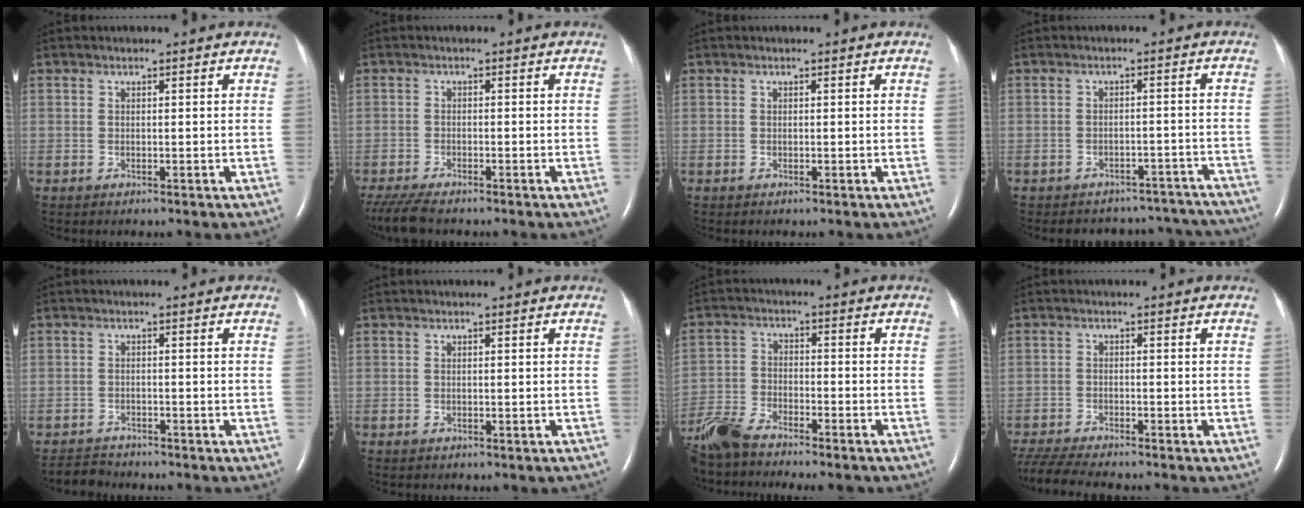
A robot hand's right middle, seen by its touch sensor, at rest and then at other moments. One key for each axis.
{"total": 6.8, "fx": -5.6, "fy": 1.4, "fz": 3.5, "tx": -0.070, "ty": -0.019, "tz": -0.100}
{"total": 0.0}
{"total": 14.3, "fx": -13.2, "fy": 4.9, "fz": 2.0, "tx": -0.021, "ty": 0.030, "tz": -0.136}
{"total": 2.7, "fx": -2.6, "fy": 0.5, "fz": -0.5, "tx": 0.005, "ty": -0.011, "tz": -0.045}
{"total": 1.0, "fx": -0.5, "fy": 0.7, "fz": 0.5, "tx": -0.010, "ty": 0.001, "tz": -0.003}
{"total": 11.9, "fx": -10.2, "fy": 2.8, "fz": 5.4, "tx": -0.107, "ty": -0.009, "tz": -0.174}
{"total": 8.8, "fx": -7.9, "fy": 0.7, "fz": 3.8, "tx": -0.071, "ty": -0.018, "tz": -0.132}